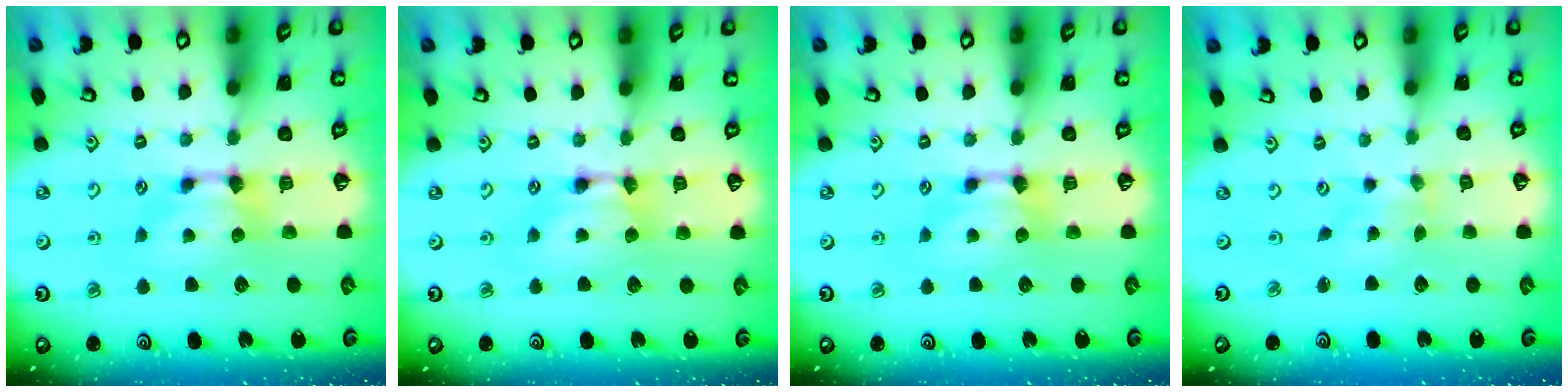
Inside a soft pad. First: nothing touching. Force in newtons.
{"total": 1.8, "press": 1.8, "slide": 0.1}
{"total": 0.0}
{"total": 3.5, "press": 3.3, "slide": 0.9}